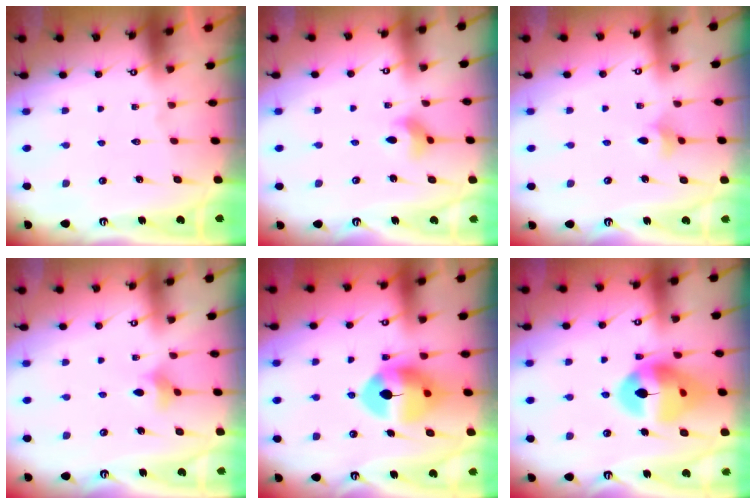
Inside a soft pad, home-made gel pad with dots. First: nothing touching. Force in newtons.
{"total": 3.7, "press": 3.6, "slide": 0.5}
{"total": 3.8, "press": 3.7, "slide": 1.0}
{"total": 4.7, "press": 4.7, "slide": 0.7}
{"total": 11.2, "press": 11.0, "slide": 2.0}
{"total": 16.1, "press": 16.0, "slide": 2.1}